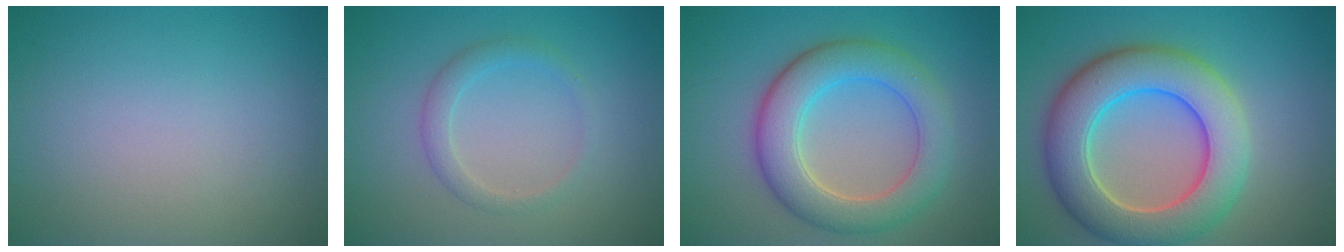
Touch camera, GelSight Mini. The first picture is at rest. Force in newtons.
{"total": 1.9, "press": 1.9, "slide": 0.1}
{"total": 6.5, "press": 6.5, "slide": 0.4}
{"total": 9.3, "press": 9.3, "slide": 0.4}